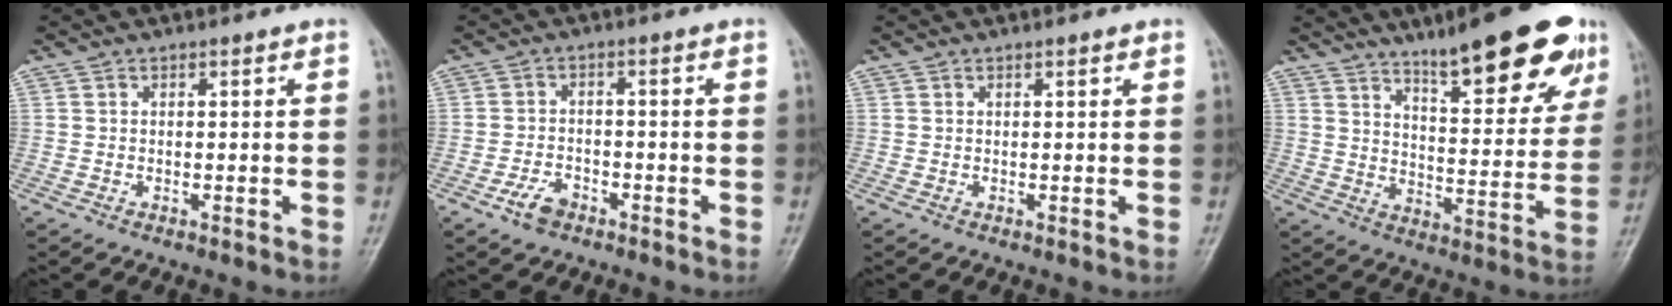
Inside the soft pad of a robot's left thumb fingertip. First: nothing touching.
{"total": 4.1, "force": [-2.6, 2.4, 2.1], "torque": [-0.035, 0.016, -0.046]}
{"total": 0.6, "force": [0.3, 0.1, 0.4], "torque": [-0.007, 0.000, 0.003]}
{"total": 19.7, "force": [12.9, 4.8, 14.1], "torque": [-0.159, -0.057, 0.190]}